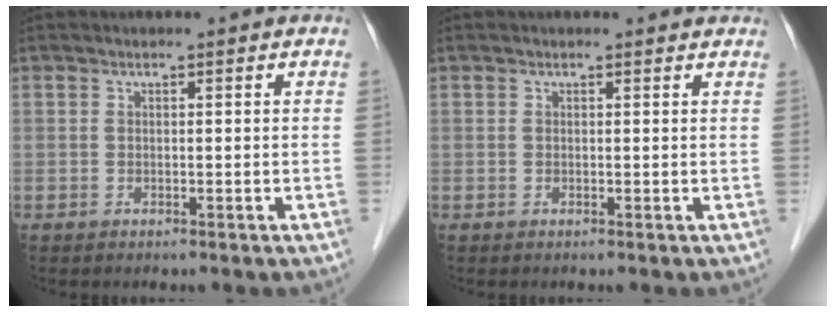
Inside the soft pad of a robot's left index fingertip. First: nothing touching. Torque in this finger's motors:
{"motor_torque": [0.64, -0.76, 0.03, 0.02]}